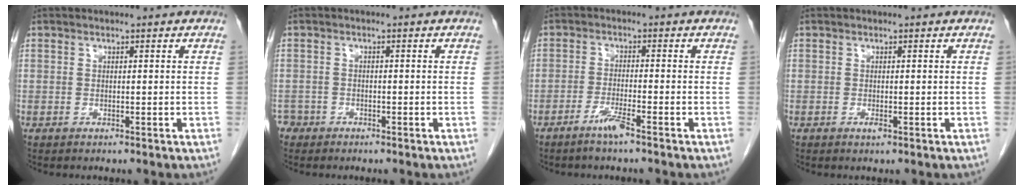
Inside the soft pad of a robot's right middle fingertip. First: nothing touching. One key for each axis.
{"total": 2.0, "fx": -1.5, "fy": 1.3, "fz": -0.2, "tx": -0.005, "ty": 0.005, "tz": -0.029}
{"total": 3.4, "fx": -2.4, "fy": -0.3, "fz": 2.3, "tx": -0.048, "ty": -0.005, "tz": -0.049}
{"total": 0.6, "fx": -0.3, "fy": 0.1, "fz": 0.5, "tx": -0.008, "ty": -0.001, "tz": -0.004}